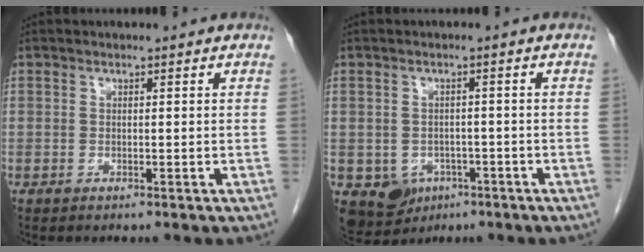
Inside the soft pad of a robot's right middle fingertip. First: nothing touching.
{"total": 6.7, "force": [-3.1, 5.6, 2.0], "torque": [-0.040, 0.003, -0.034]}